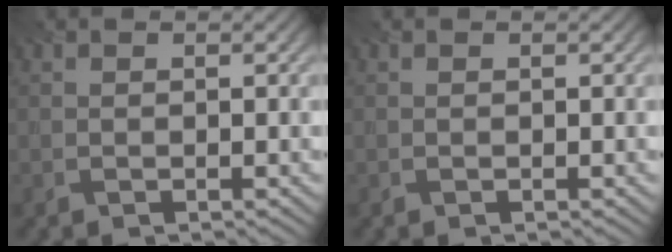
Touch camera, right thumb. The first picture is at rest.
{"total": 0.0}